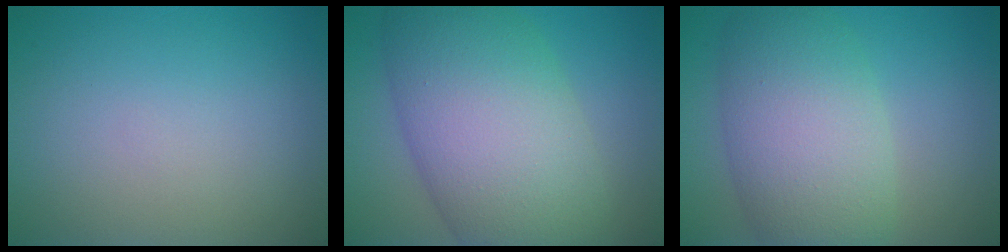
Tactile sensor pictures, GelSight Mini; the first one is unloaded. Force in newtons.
{"total": 12.5, "press": 12.5, "slide": 0.2}
{"total": 8.6, "press": 8.6, "slide": 0.4}